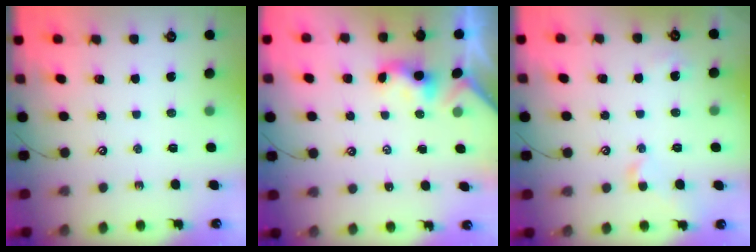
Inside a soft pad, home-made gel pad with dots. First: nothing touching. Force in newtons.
{"total": 0.9, "press": 0.8, "slide": 0.4}
{"total": 1.7, "press": 1.6, "slide": 0.6}